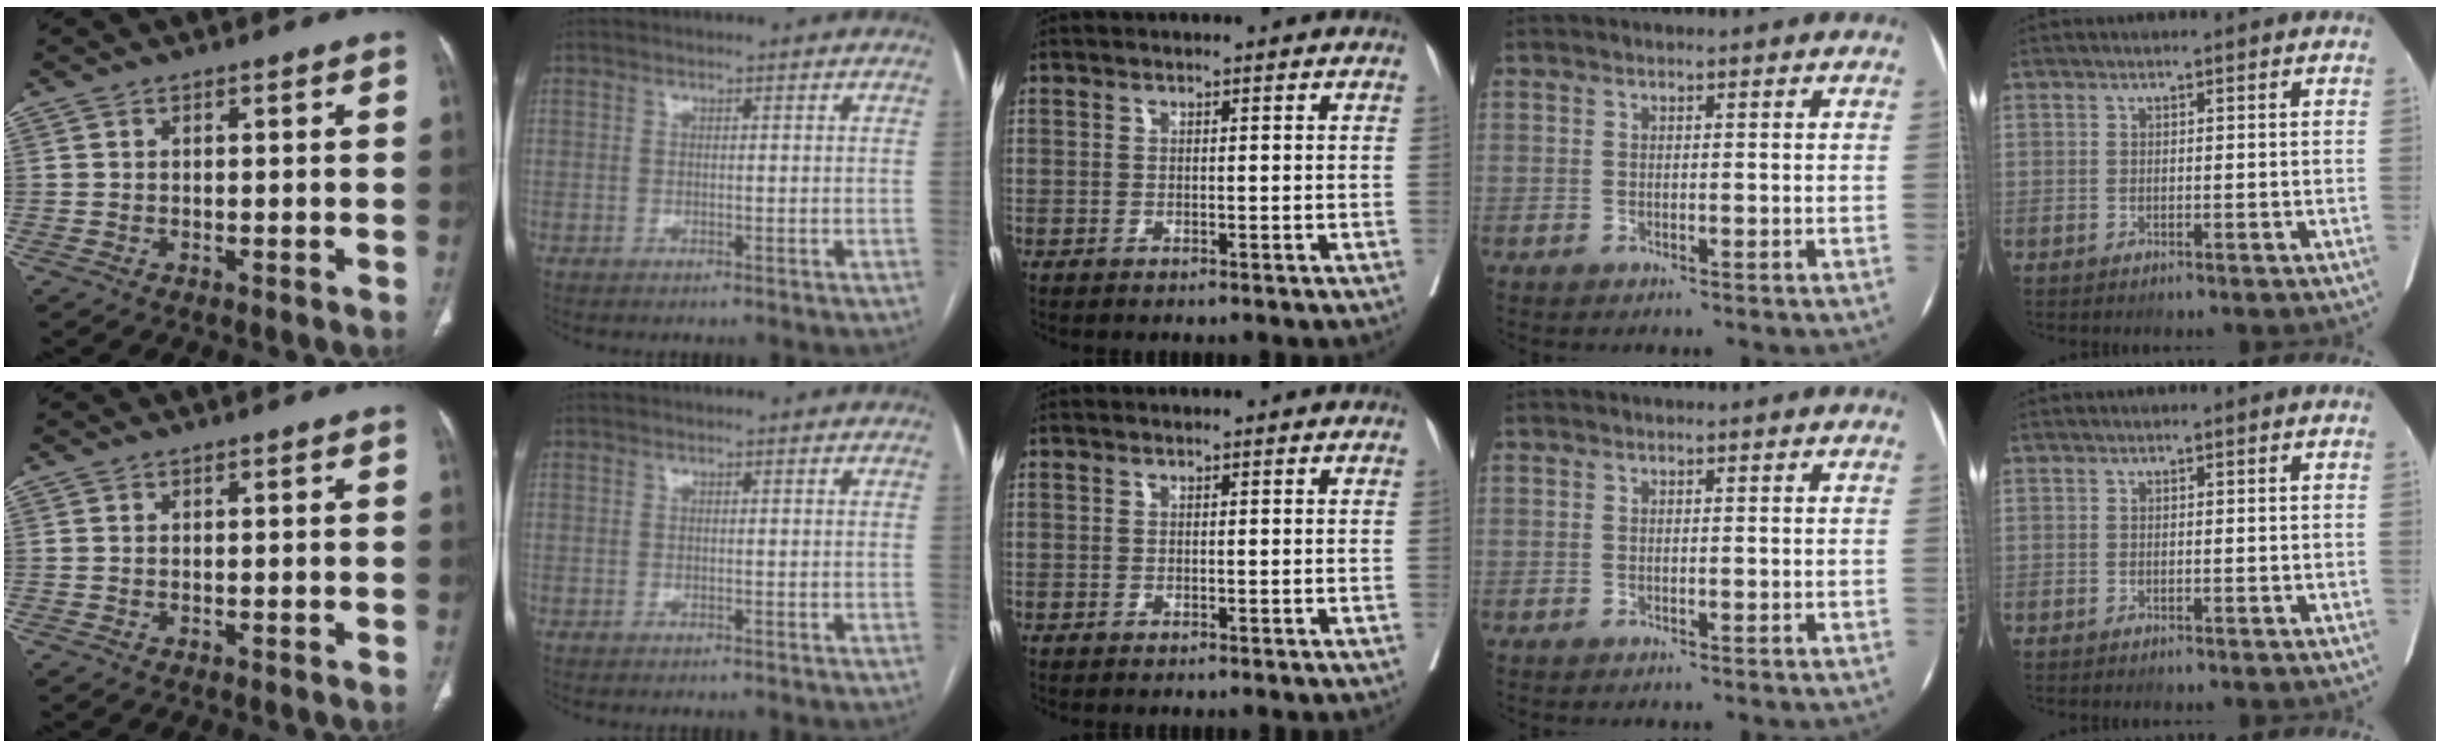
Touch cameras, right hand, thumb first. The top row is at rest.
{}